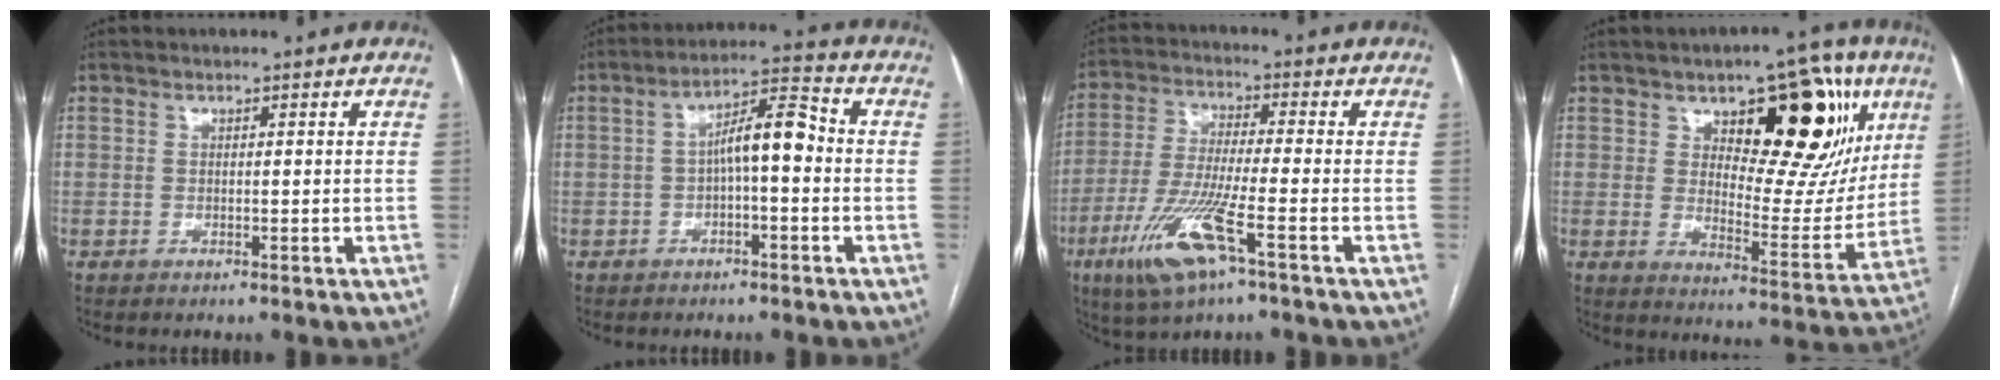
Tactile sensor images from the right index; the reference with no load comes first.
{"total": 7.1, "force": [-0.4, 1.7, 6.8], "torque": [-0.114, 0.031, -0.008]}
{"total": 11.7, "force": [-5.7, 1.0, 10.2], "torque": [-0.216, -0.020, -0.107]}
{"total": 20.1, "force": [9.0, 8.9, 15.6], "torque": [-0.196, 0.013, 0.136]}